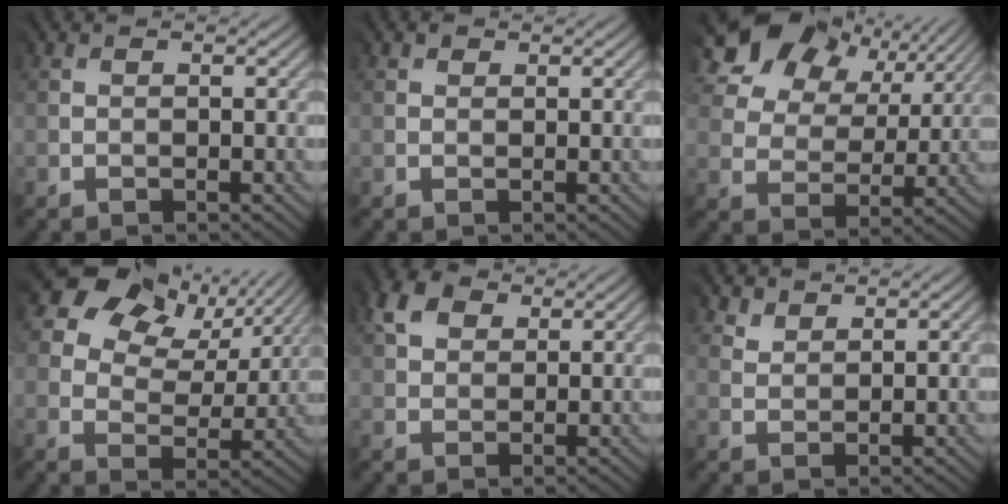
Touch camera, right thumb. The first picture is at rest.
{"total": 0.9, "force": [0.7, 0.4, -0.5], "torque": [0.010, -0.001, 0.010]}
{"total": 13.8, "force": [8.6, 8.4, 6.9], "torque": [-0.166, 0.037, 0.134]}
{"total": 11.6, "force": [7.1, 7.2, 5.6], "torque": [-0.103, 0.014, 0.106]}
{"total": 4.4, "force": [3.0, 3.0, 1.3], "torque": [-0.046, 0.007, 0.055]}
{"total": 2.9, "force": [2.7, 0.4, -1.0], "torque": [0.009, 0.002, 0.055]}